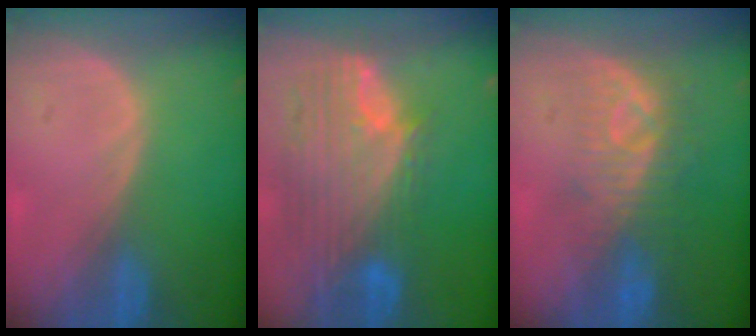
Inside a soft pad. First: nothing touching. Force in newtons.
{"total": 12.0, "press": 10.1, "slide": 6.4}
{"total": 8.1, "press": 7.5, "slide": 3.2}